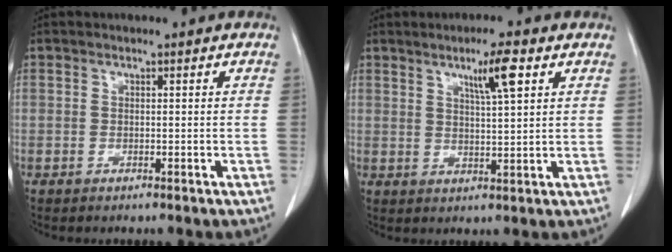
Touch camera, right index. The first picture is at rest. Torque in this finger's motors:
{"motor_torque": [0.20, 0.22, 0.08, 0.05]}